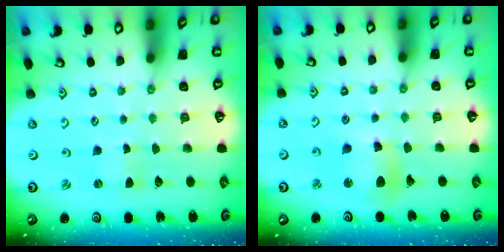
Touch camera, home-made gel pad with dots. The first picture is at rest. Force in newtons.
{"total": 10.3, "press": 10.2, "slide": 1.5}